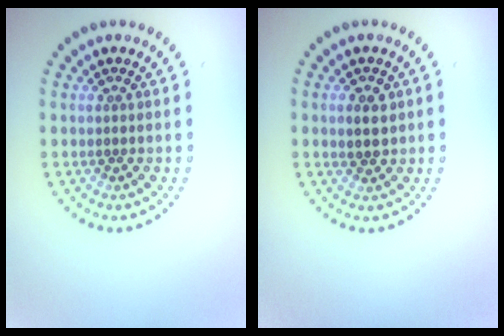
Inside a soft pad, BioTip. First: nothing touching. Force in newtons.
{"total": 2.2, "press": 2.1, "slide": 0.5}